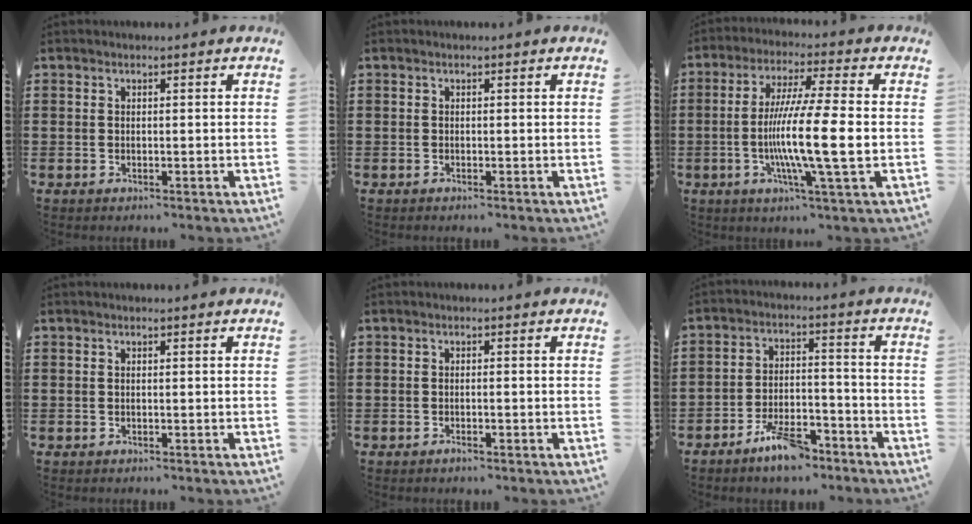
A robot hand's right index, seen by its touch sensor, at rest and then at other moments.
{"total": 0.0}
{"total": 12.5, "force": [-2.1, 0.2, 12.4], "torque": [-0.240, -0.019, -0.045]}
{"total": 0.0}
{"total": 0.8, "force": [-0.6, 0.1, 0.5], "torque": [-0.011, -0.004, -0.010]}
{"total": 7.3, "force": [-5.7, 2.2, 4.0], "torque": [-0.079, 0.010, -0.106]}